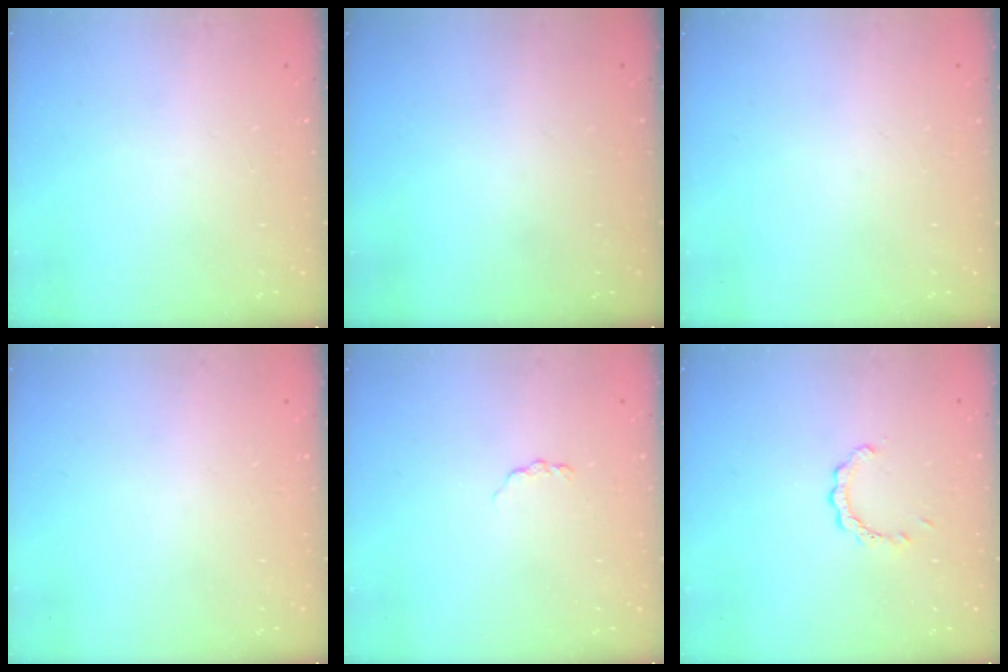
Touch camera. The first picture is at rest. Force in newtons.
{"total": 0.0}
{"total": 0.0}
{"total": 1.7, "press": 1.7, "slide": 0.1}
{"total": 2.9, "press": 2.8, "slide": 0.4}
{"total": 2.1, "press": 2.1, "slide": 0.1}